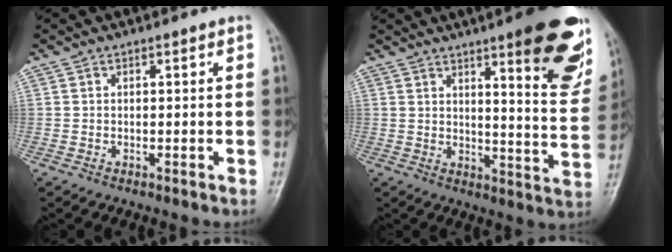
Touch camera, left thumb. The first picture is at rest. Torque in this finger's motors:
{"motor_torque": [1.60, 0.65, 1.52, -1.25, 0.28]}